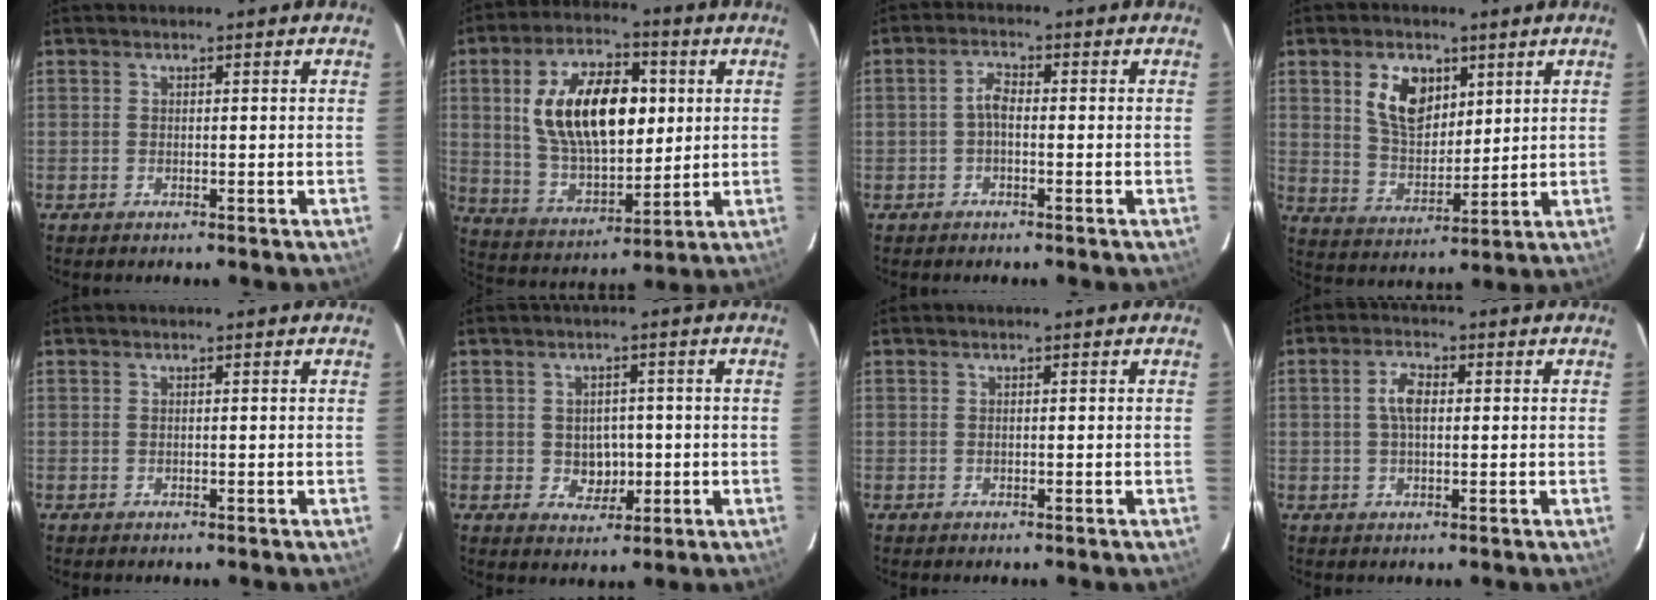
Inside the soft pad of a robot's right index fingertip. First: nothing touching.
{"total": 19.0, "force": [3.7, 10.2, 15.6], "torque": [-0.285, 0.019, 0.079]}
{"total": 2.3, "force": [-0.7, 1.1, 2.0], "torque": [-0.043, 0.009, -0.016]}
{"total": 10.0, "force": [4.2, 6.1, 6.6], "torque": [-0.121, 0.011, 0.087]}
{"total": 0.0}
{"total": 4.6, "force": [-0.5, 4.0, 2.3], "torque": [-0.042, 0.006, 0.003]}
{"total": 0.0}
{"total": 4.0, "force": [0.4, 2.0, 3.4], "torque": [-0.069, 0.010, 0.010]}